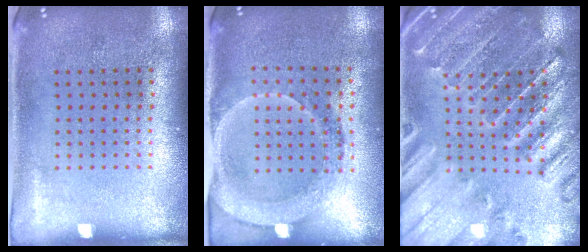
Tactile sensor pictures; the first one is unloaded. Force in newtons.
{"total": 1.8, "press": 1.7, "slide": 0.7}
{"total": 1.8, "press": 1.8, "slide": 0.3}